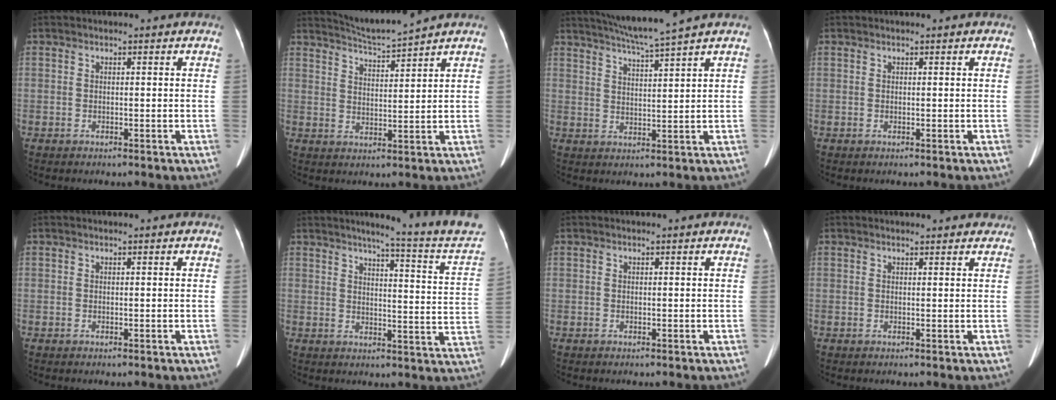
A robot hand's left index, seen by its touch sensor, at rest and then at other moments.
{"total": 5.4, "force": [5.2, -1.6, 0.6], "torque": [-0.021, -0.009, 0.101]}
{"total": 7.4, "force": [6.4, -1.9, 3.2], "torque": [-0.057, -0.002, 0.112]}
{"total": 0.0}
{"total": 0.0}
{"total": 18.1, "force": [16.5, -1.9, 7.4], "torque": [-0.103, -0.094, 0.180]}
{"total": 0.0}
{"total": 4.3, "force": [4.0, 1.2, 1.3], "torque": [-0.013, 0.007, 0.036]}